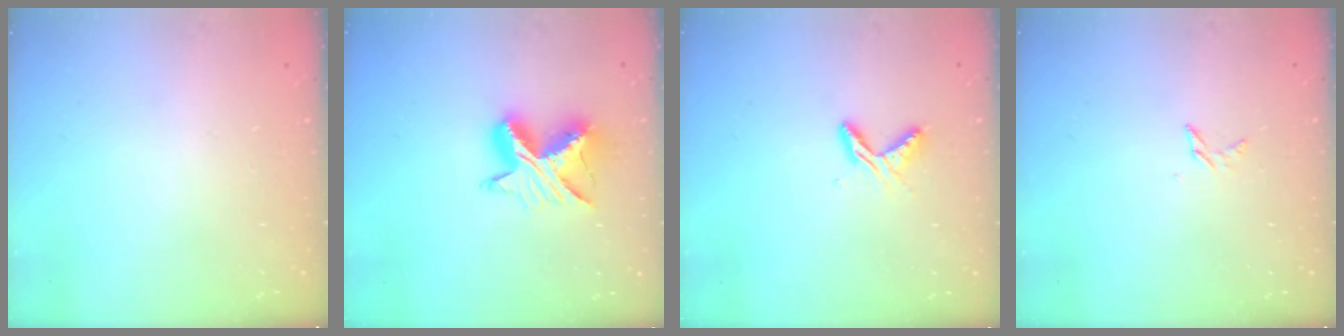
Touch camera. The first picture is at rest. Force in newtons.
{"total": 10.2, "press": 10.2, "slide": 0.5}
{"total": 5.8, "press": 5.7, "slide": 0.4}
{"total": 3.4, "press": 3.3, "slide": 0.3}